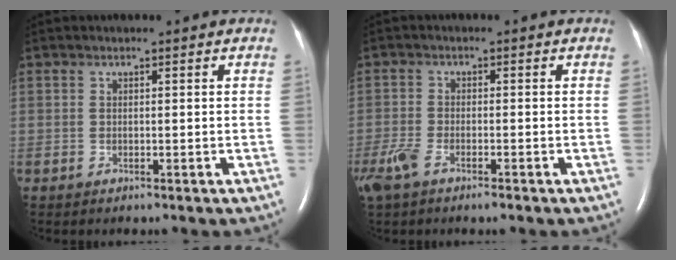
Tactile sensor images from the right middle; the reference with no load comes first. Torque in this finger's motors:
{"motor_torque": [0.49, -0.44, 0.05, 0.03]}